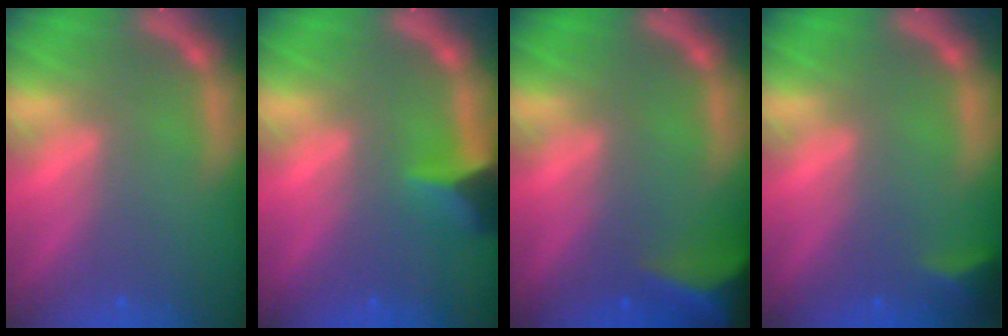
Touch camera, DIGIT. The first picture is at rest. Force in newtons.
{"total": 3.5}
{"total": 8.5}
{"total": 2.4}